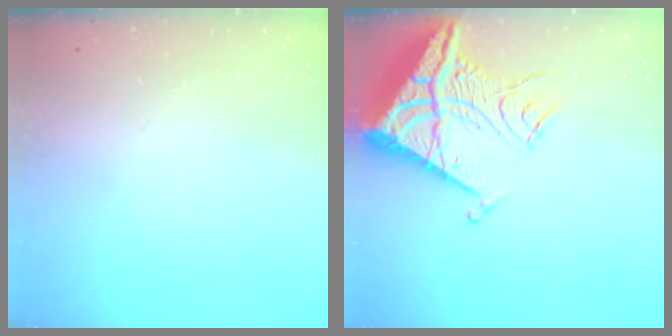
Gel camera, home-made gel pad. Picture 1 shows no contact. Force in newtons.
{"total": 16.7, "press": 16.6, "slide": 1.8}